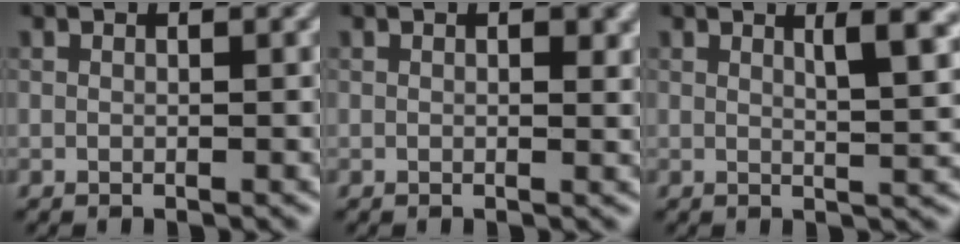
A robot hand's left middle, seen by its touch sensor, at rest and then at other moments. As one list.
[{"total": 1.7, "force": [0.5, 0.8, 1.5], "torque": [-0.014, -0.002, 0.008]}, {"total": 4.5, "force": [2.0, 1.3, 3.8], "torque": [-0.039, 0.000, 0.027]}]